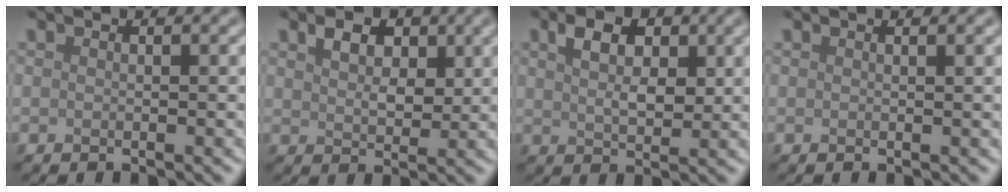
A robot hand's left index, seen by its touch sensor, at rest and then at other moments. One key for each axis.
{"total": 3.0, "fx": 1.5, "fy": 1.9, "fz": 1.8, "tx": -0.033, "ty": 0.001, "tz": 0.022}
{"total": 4.1, "fx": 1.6, "fy": 2.3, "fz": 2.9, "tx": -0.049, "ty": 0.005, "tz": 0.026}
{"total": 0.9, "fx": 0.5, "fy": 0.3, "fz": 0.7, "tx": -0.004, "ty": 0.003, "tz": 0.004}